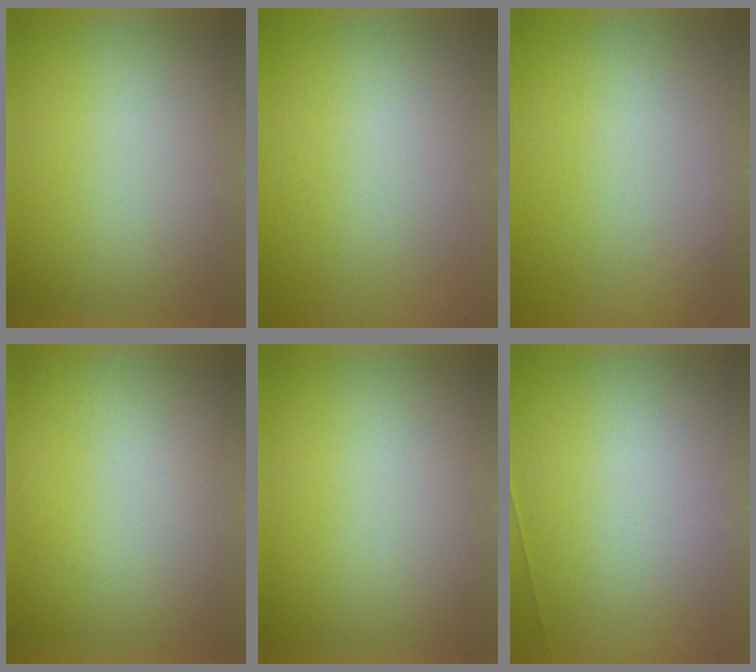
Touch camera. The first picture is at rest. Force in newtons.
{"total": 5.4}
{"total": 8.1}
{"total": 1.2}
{"total": 0.0}
{"total": 5.7}